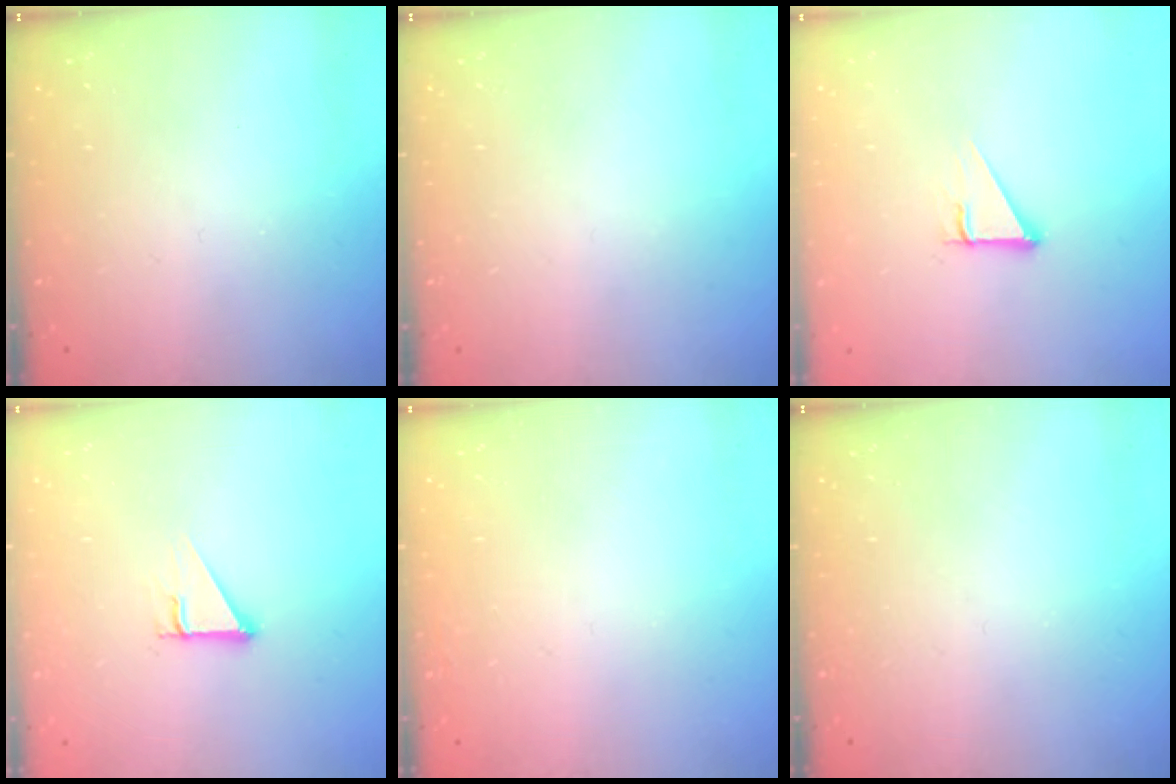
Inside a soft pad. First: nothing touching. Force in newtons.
{"total": 0.0}
{"total": 3.7, "press": 3.7, "slide": 0.2}
{"total": 2.5, "press": 2.5, "slide": 0.1}
{"total": 1.6, "press": 1.6, "slide": 0.1}
{"total": 0.0}